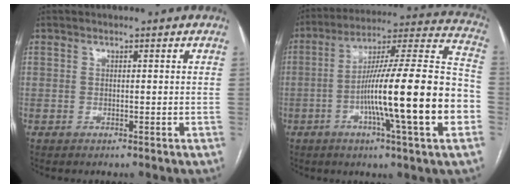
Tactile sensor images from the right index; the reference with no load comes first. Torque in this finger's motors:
{"motor_torque": [2.14, 0.00, 1.05, 0.21]}